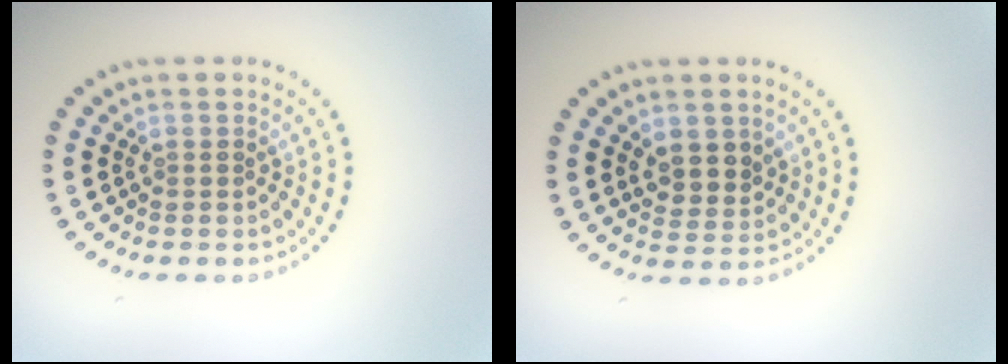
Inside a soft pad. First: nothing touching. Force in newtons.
{"total": 2.4, "press": 2.2, "slide": 0.9}